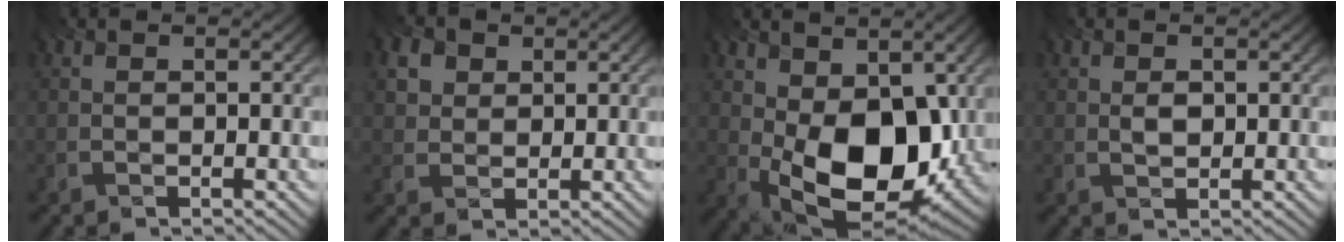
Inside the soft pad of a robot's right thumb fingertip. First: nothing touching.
{"total": 3.4, "force": [1.4, 2.9, 1.1], "torque": [-0.043, -0.008, 0.038]}
{"total": 14.4, "force": [-0.2, 8.7, 11.4], "torque": [-0.192, -0.035, 0.008]}
{"total": 1.1, "force": [-0.1, 0.8, 0.7], "torque": [-0.015, -0.003, 0.001]}